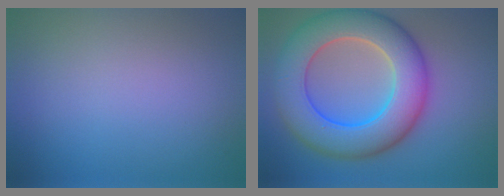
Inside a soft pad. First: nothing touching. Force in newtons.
{"total": 10.9, "press": 10.9, "slide": 0.4}